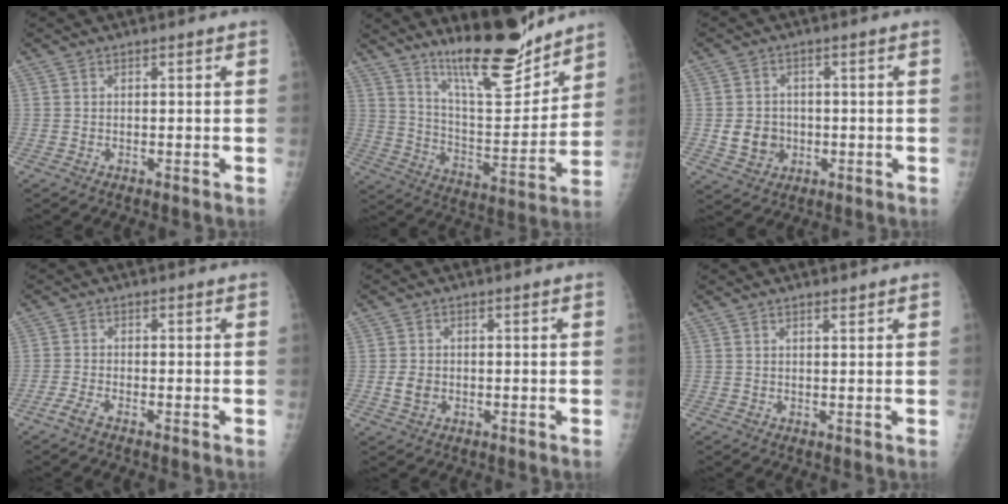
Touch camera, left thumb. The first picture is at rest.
{"total": 17.5, "force": [14.1, 3.9, 9.6], "torque": [-0.116, -0.104, 0.241]}
{"total": 5.4, "force": [-0.6, 4.9, 2.2], "torque": [-0.011, 0.005, -0.003]}
{"total": 2.1, "force": [-1.7, 0.1, 1.2], "torque": [-0.033, -0.002, -0.041]}
{"total": 2.6, "force": [-0.5, 2.0, 1.5], "torque": [-0.020, 0.001, -0.007]}
{"total": 1.0, "force": [0.9, 0.2, 0.4], "torque": [-0.003, -0.008, 0.015]}